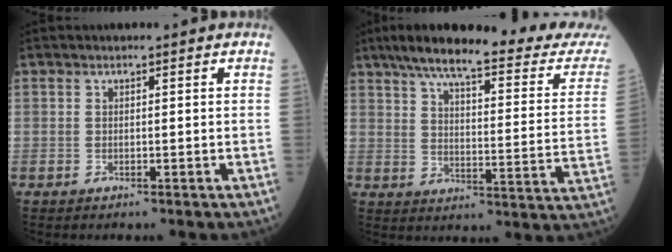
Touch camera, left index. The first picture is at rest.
{"total": 25.7, "force": [22.5, 1.5, 12.3], "torque": [-0.182, -0.049, 0.287]}